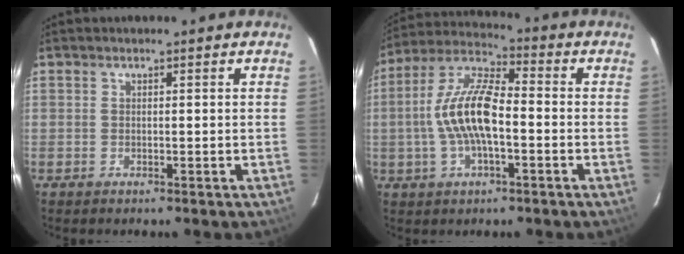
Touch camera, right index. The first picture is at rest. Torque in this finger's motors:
{"motor_torque": [1.86, -0.28, 1.04, 0.21]}